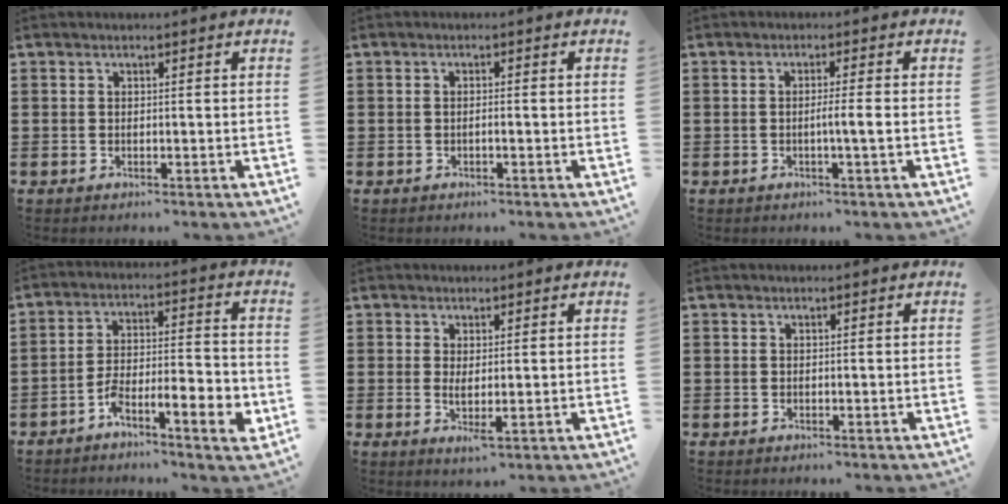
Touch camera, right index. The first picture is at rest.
{"total": 0.8, "force": [-0.4, 0.0, 0.7], "torque": [-0.014, -0.003, -0.006]}
{"total": 2.8, "force": [-0.5, -0.3, 2.7], "torque": [-0.049, -0.007, -0.012]}
{"total": 8.0, "force": [-4.5, 2.2, 6.2], "torque": [-0.115, 0.005, -0.084]}
{"total": 2.5, "force": [0.4, 0.4, 2.5], "torque": [-0.047, -0.005, 0.007]}
{"total": 0.0}